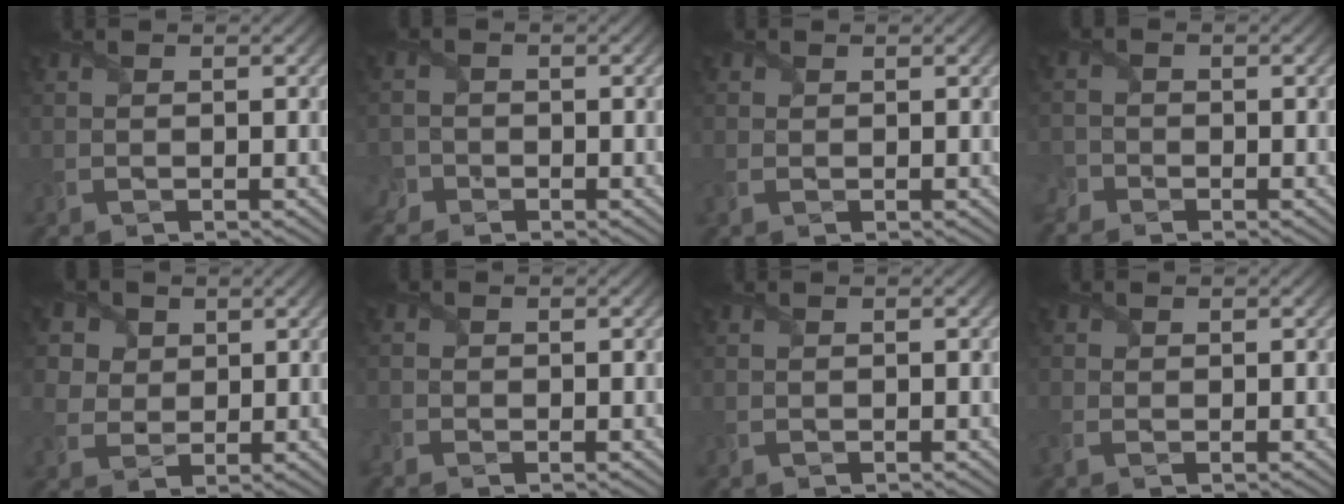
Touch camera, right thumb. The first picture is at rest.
{"total": 2.4, "force": [-2.0, 1.4, 0.3], "torque": [-0.012, -0.005, -0.048]}
{"total": 1.6, "force": [0.1, 1.4, 0.8], "torque": [-0.023, -0.003, 0.001]}
{"total": 2.4, "force": [-2.1, 1.0, 0.4], "torque": [-0.017, -0.009, -0.055]}
{"total": 7.5, "force": [4.0, 5.8, 2.5], "torque": [-0.117, 0.005, 0.070]}
{"total": 1.6, "force": [-1.1, 1.2, 0.3], "torque": [-0.010, -0.011, -0.027]}
{"total": 0.0}
{"total": 2.0, "force": [-0.4, 1.6, 1.1], "torque": [-0.036, -0.006, -0.014]}